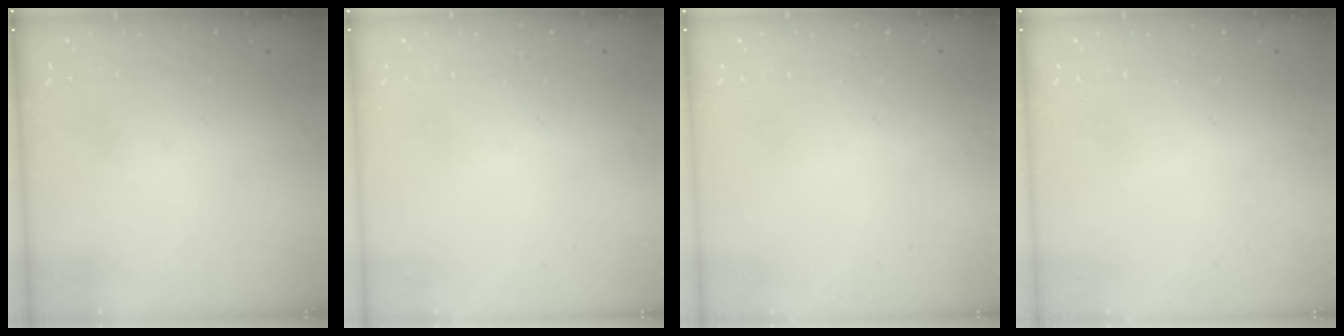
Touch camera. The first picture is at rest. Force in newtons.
{"total": 0.0}
{"total": 0.0}
{"total": 0.0}